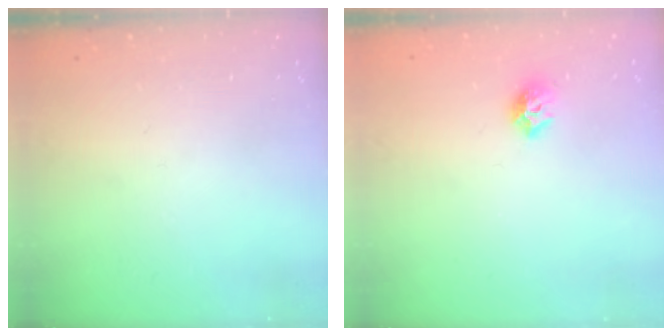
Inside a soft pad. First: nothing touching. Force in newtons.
{"total": 8.2, "press": 8.2, "slide": 0.7}